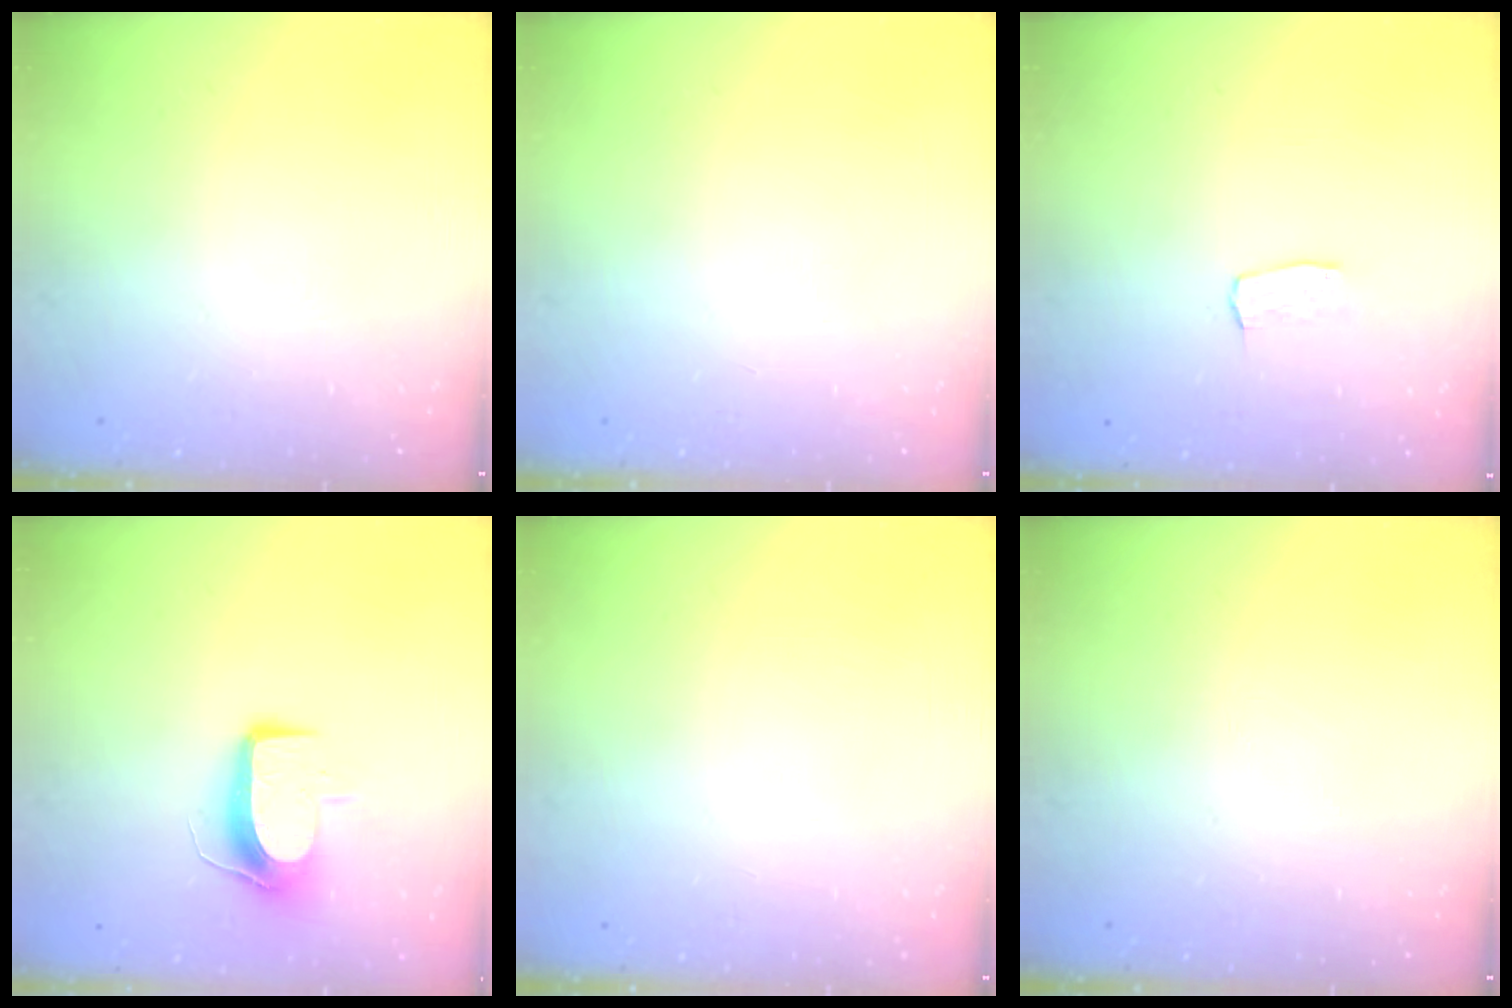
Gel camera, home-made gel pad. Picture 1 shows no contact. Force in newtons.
{"total": 0.0}
{"total": 3.1, "press": 3.1, "slide": 0.2}
{"total": 9.2, "press": 9.2, "slide": 0.3}
{"total": 0.0}
{"total": 0.0}